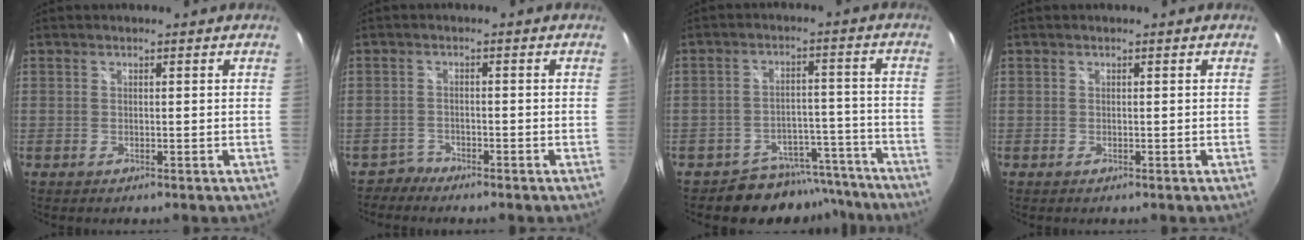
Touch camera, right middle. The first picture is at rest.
{"total": 2.1, "force": [-1.8, 0.6, -0.8], "torque": [0.014, 0.007, -0.037]}
{"total": 11.3, "force": [-9.8, 5.5, 0.9], "torque": [-0.013, 0.037, -0.125]}
{"total": 0.0}